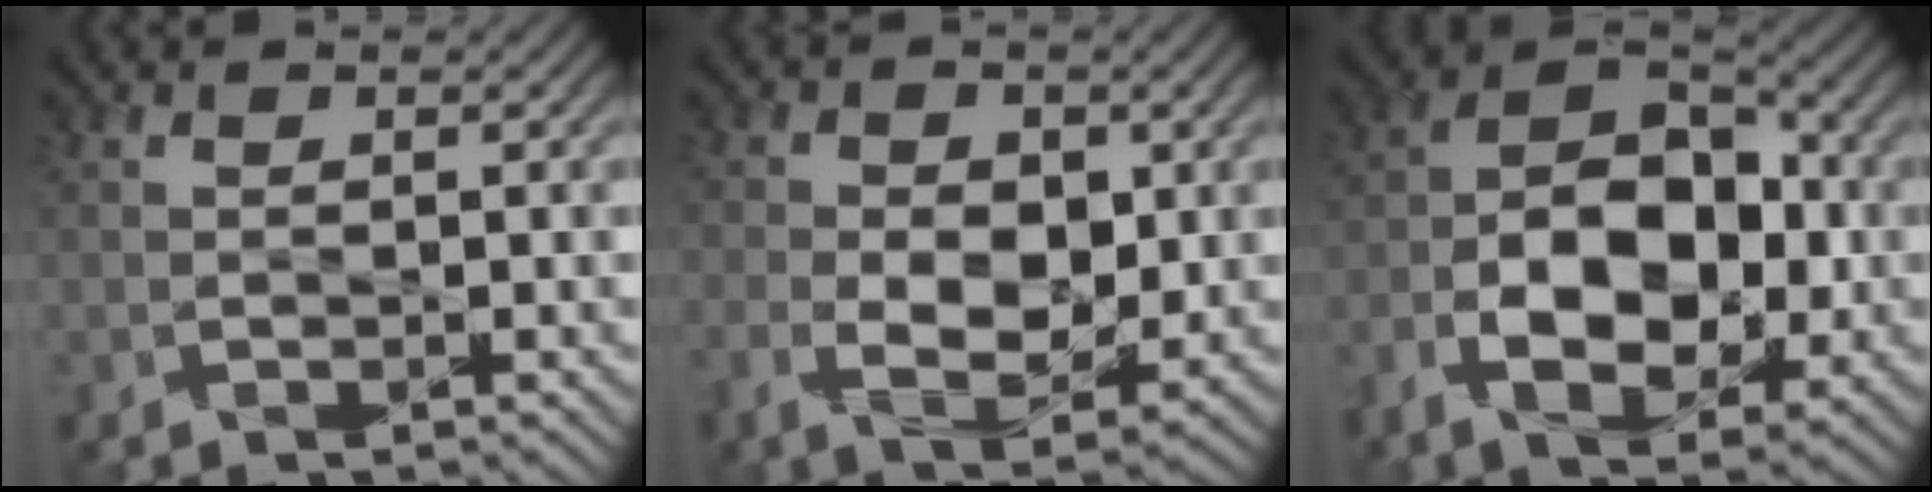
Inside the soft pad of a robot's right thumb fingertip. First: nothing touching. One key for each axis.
{"total": 7.5, "fx": -0.8, "fy": 4.7, "fz": 5.8, "tx": -0.112, "ty": -0.010, "tz": -0.017}
{"total": 12.9, "fx": -3.4, "fy": 7.8, "fz": 9.7, "tx": -0.175, "ty": -0.004, "tz": -0.068}